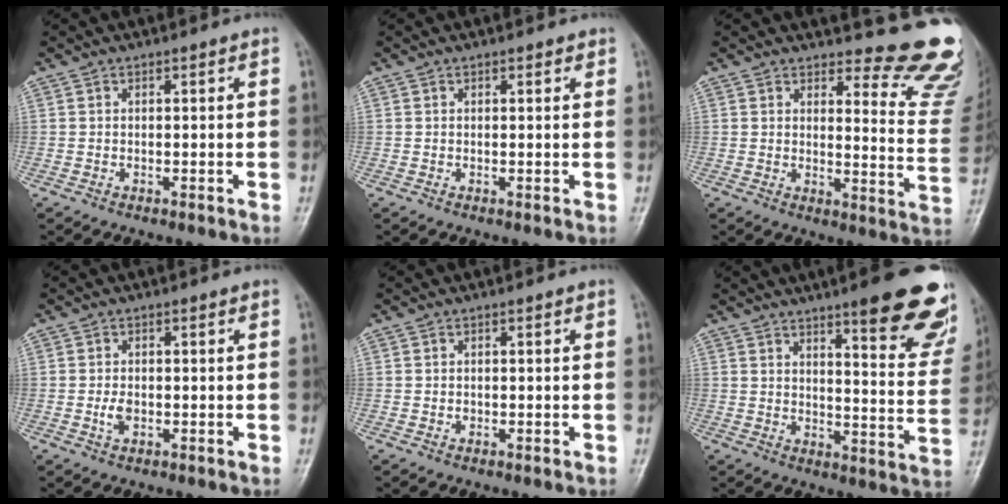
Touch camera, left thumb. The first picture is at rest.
{"total": 0.9, "force": [0.6, 0.5, 0.4], "torque": [-0.002, -0.003, 0.003]}
{"total": 13.5, "force": [12.7, 2.8, 3.8], "torque": [-0.010, -0.150, 0.128]}
{"total": 2.3, "force": [-0.4, 1.4, 1.7], "torque": [-0.030, 0.000, -0.008]}
{"total": 0.6, "force": [-0.1, 0.5, 0.3], "torque": [-0.002, 0.001, -0.002]}
{"total": 19.9, "force": [12.8, 4.1, 14.8], "torque": [-0.153, -0.068, 0.161]}